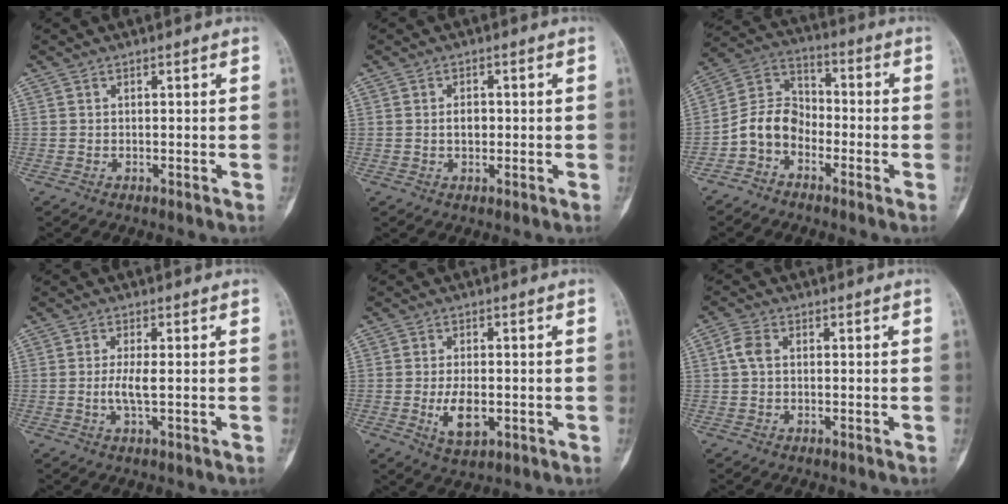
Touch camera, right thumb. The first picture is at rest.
{"total": 2.3, "force": [0.0, 1.5, 1.7], "torque": [-0.020, 0.002, -0.002]}
{"total": 8.5, "force": [-3.8, 6.3, 4.3], "torque": [-0.069, 0.053, -0.087]}
{"total": 3.3, "force": [-0.3, 0.6, 3.2], "torque": [-0.075, -0.006, -0.006]}
{"total": 6.4, "force": [-1.3, 3.4, 5.3], "torque": [-0.089, -0.006, -0.016]}
{"total": 3.1, "force": [0.3, 2.1, 2.3], "torque": [-0.049, 0.009, 0.002]}